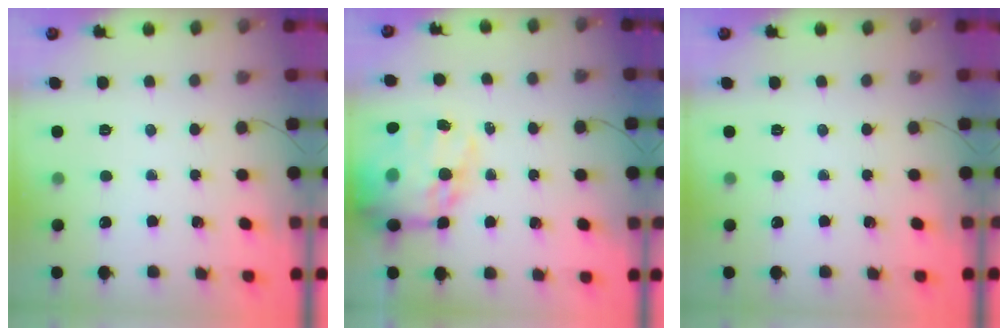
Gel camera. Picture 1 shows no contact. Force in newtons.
{"total": 21.5, "press": 20.8, "slide": 5.3}
{"total": 0.0}